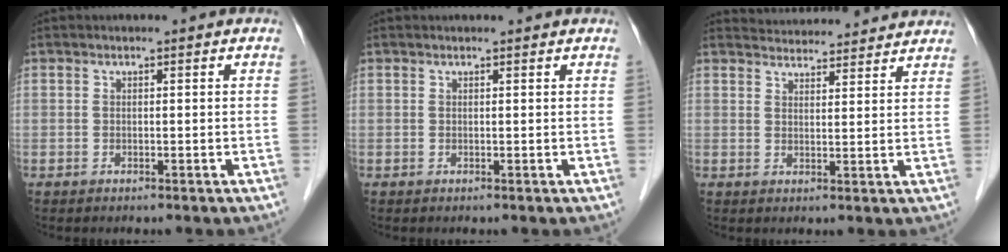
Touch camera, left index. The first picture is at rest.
{"total": 0.8, "force": [0.8, 0.1, 0.1], "torque": [-0.008, 0.004, 0.006]}
{"total": 9.7, "force": [9.5, 1.5, 1.5], "torque": [-0.016, 0.016, 0.115]}